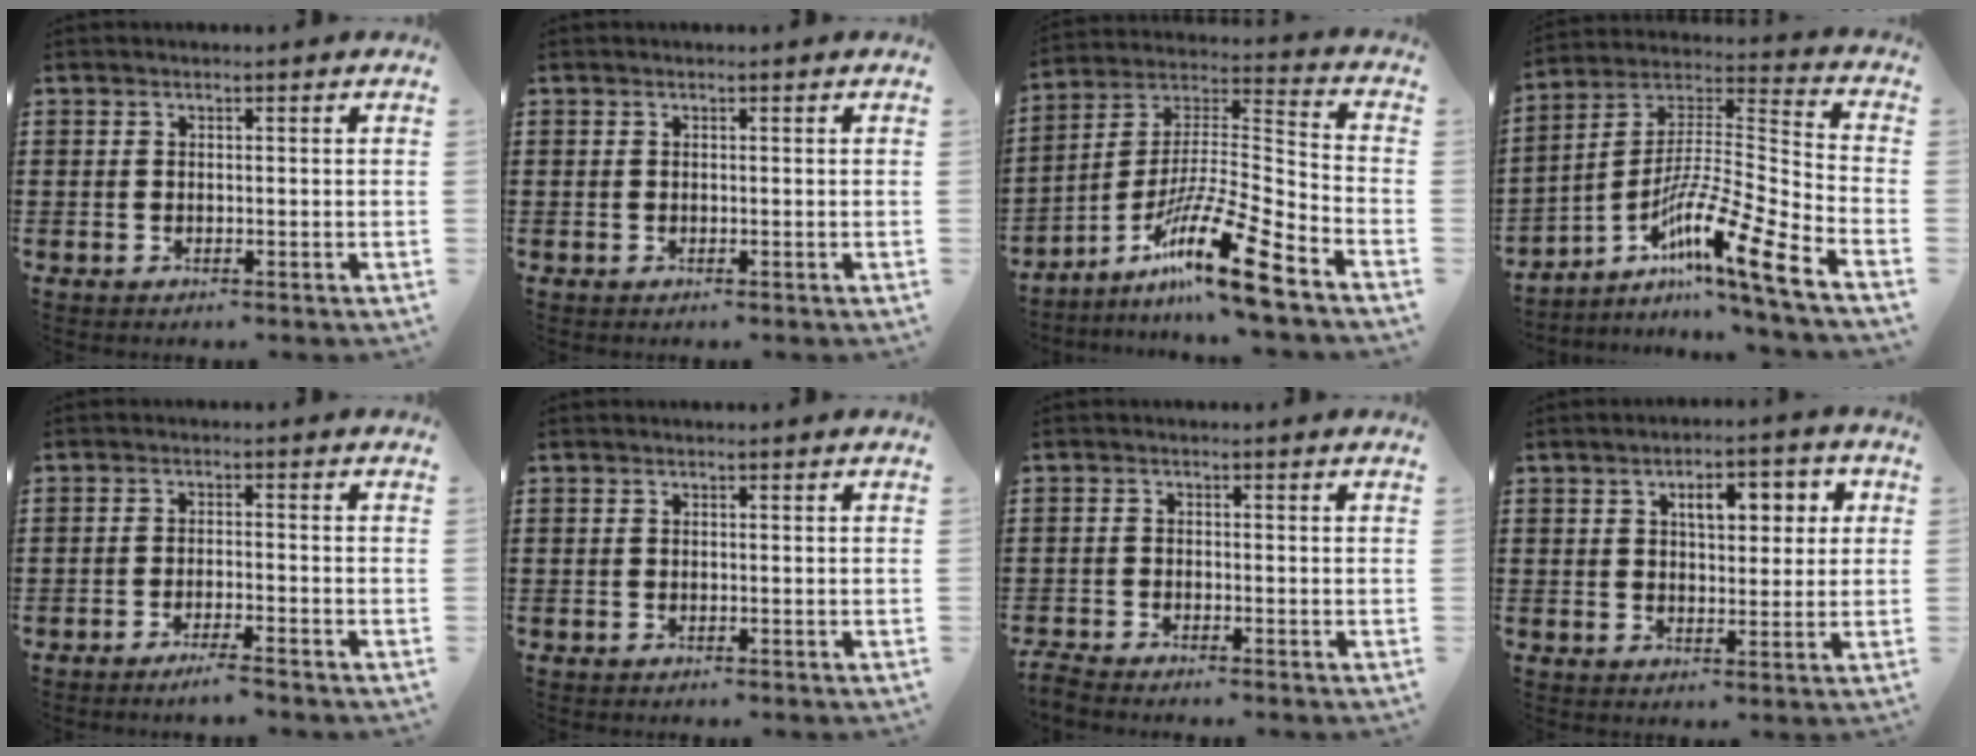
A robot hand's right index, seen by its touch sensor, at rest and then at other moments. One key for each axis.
{"total": 0.0}
{"total": 16.0, "fx": -10.5, "fy": 1.5, "fz": 12.0, "tx": -0.218, "ty": 0.015, "tz": -0.192}
{"total": 12.3, "fx": -7.9, "fy": 0.3, "fz": 9.5, "tx": -0.168, "ty": -0.010, "tz": -0.153}
{"total": 2.6, "fx": -2.3, "fy": -0.2, "fz": 1.3, "tx": -0.021, "ty": 0.000, "tz": -0.043}
{"total": 0.0}
{"total": 1.9, "fx": -1.9, "fy": -0.1, "fz": 0.1, "tx": -0.011, "ty": -0.004, "tz": -0.043}
{"total": 5.6, "fx": 2.0, "fy": 2.7, "fz": 4.5, "tx": -0.065, "ty": 0.001, "tz": 0.023}